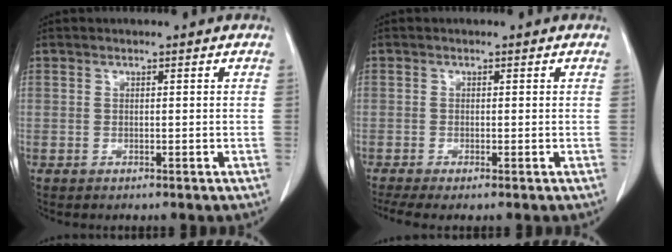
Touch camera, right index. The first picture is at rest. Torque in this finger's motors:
{"motor_torque": [0.35, -0.51, 0.07, 0.02]}